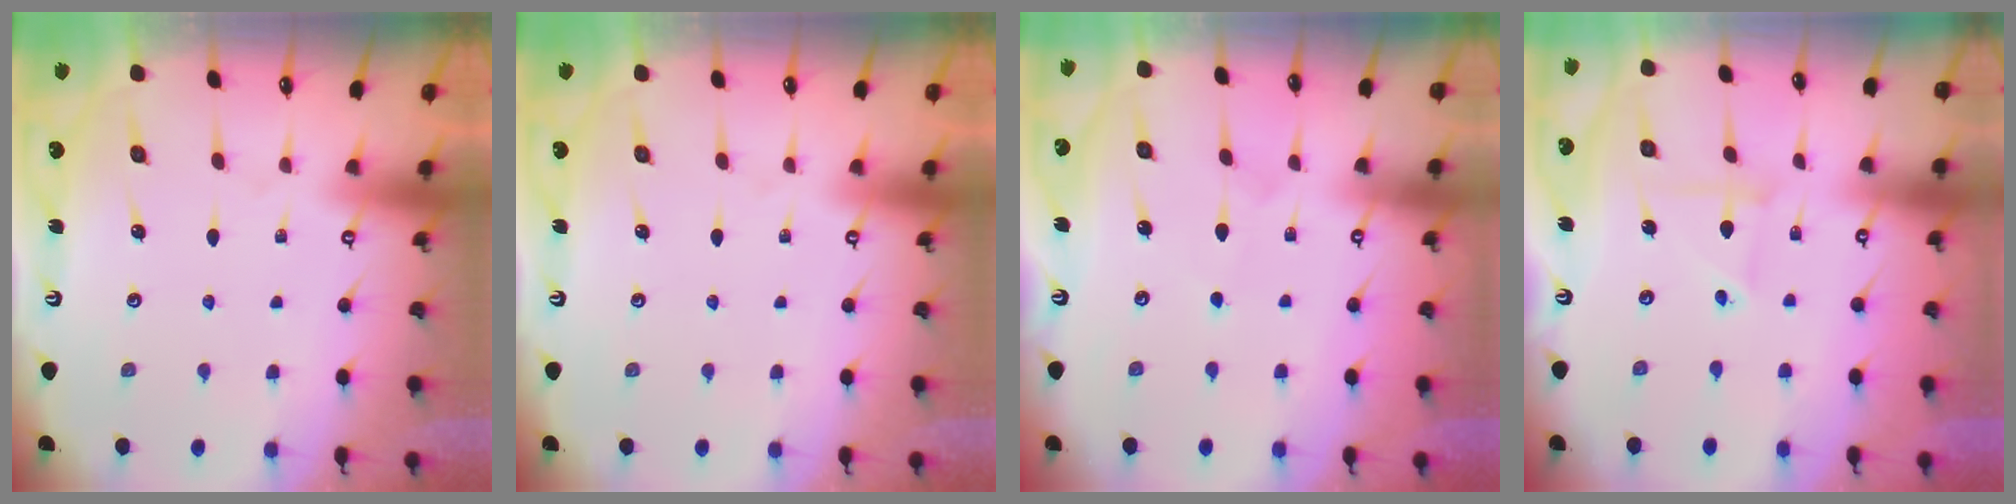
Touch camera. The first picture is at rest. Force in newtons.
{"total": 0.0}
{"total": 3.6, "press": 3.6, "slide": 0.3}
{"total": 3.0, "press": 3.0, "slide": 0.3}